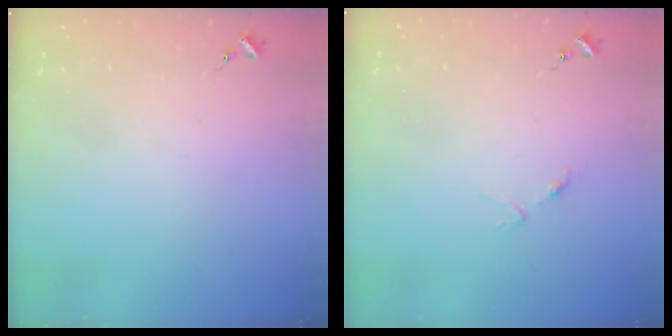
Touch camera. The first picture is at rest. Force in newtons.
{"total": 3.7, "press": 3.7, "slide": 0.3}